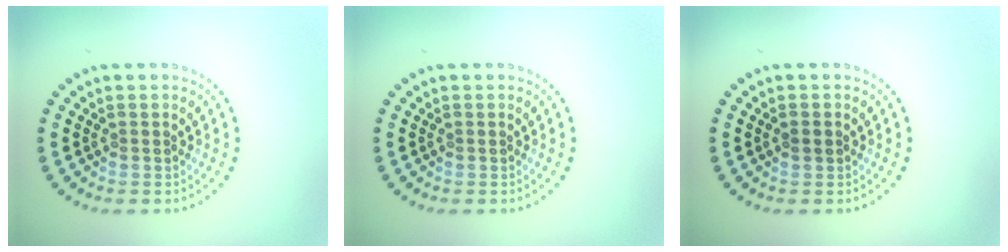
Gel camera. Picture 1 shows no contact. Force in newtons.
{"total": 0.0}
{"total": 0.7, "press": 0.7, "slide": 0.1}